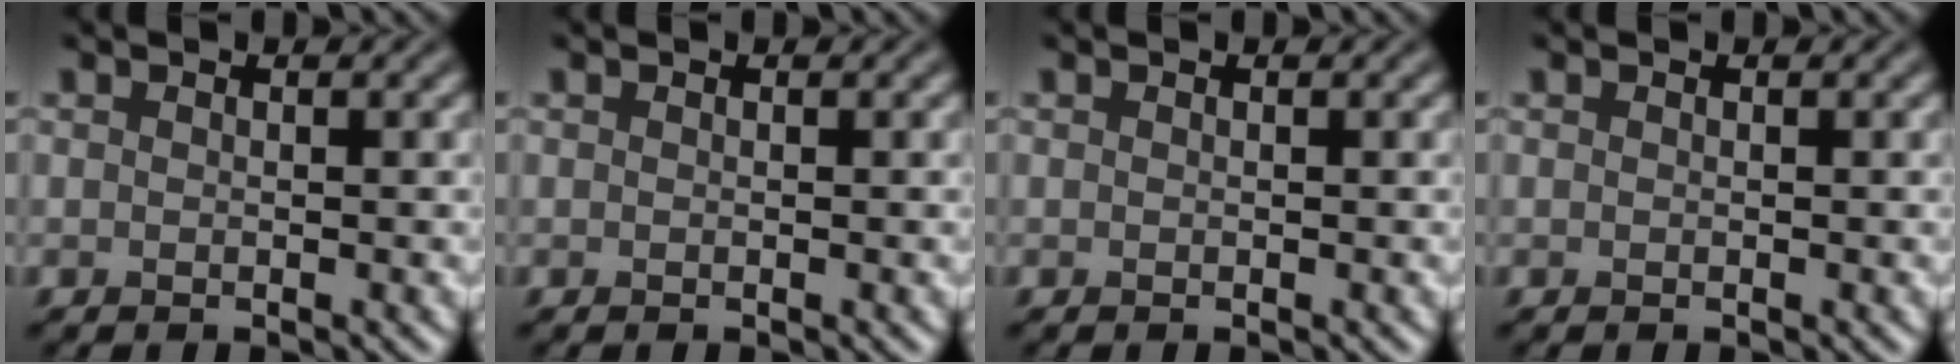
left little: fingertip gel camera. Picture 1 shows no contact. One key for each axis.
{"total": 0.0}
{"total": 0.0}
{"total": 0.0}